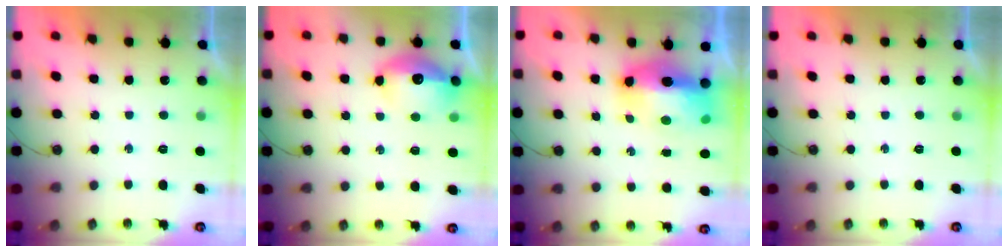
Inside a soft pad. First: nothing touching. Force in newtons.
{"total": 13.0, "press": 13.0, "slide": 1.1}
{"total": 13.2, "press": 13.0, "slide": 2.0}
{"total": 0.0}